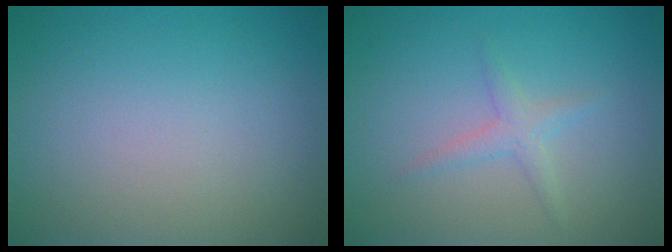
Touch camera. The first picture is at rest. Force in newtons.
{"total": 1.6, "press": 1.6, "slide": 0.1}